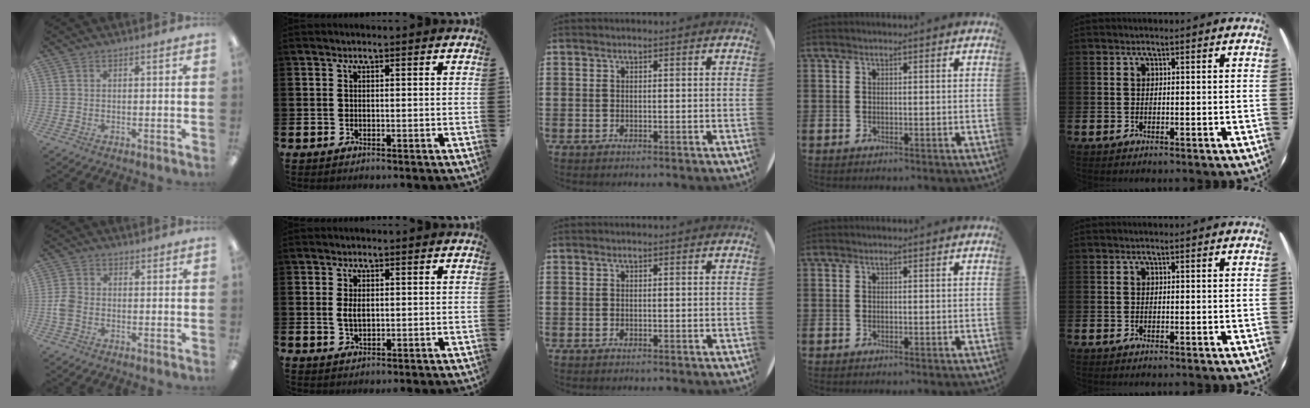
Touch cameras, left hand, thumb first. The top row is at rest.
{"thumb": {"total": 4.2, "force": [-1.0, 3.1, 2.6], "torque": [-0.057, 0.006, -0.019]}, "index": {"total": 2.0, "force": [0.5, 1.1, 1.7], "torque": [-0.021, 0.000, 0.005]}}